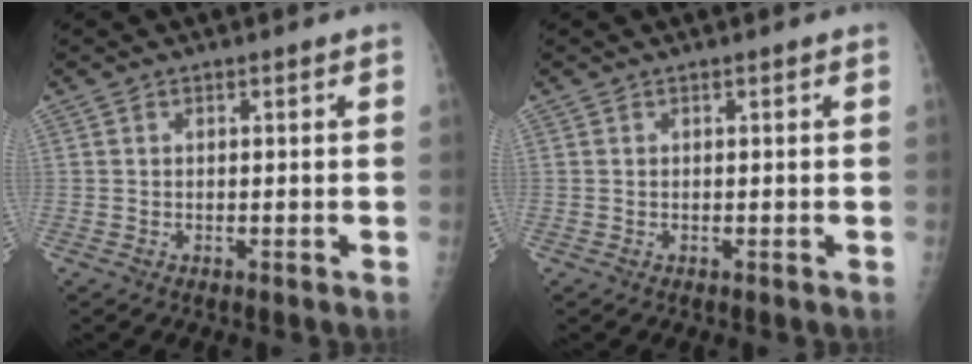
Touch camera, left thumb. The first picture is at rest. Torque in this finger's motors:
{"motor_torque": [0.35, 0.22, 0.27, 0.00, 0.01]}